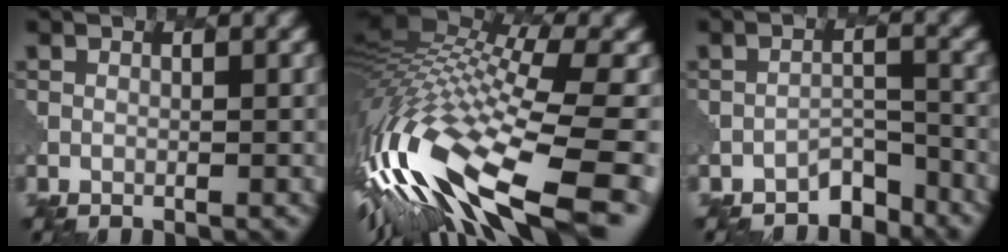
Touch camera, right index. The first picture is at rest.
{"total": 16.6, "force": [-6.2, 5.4, 14.4], "torque": [-0.286, 0.005, -0.105]}
{"total": 3.1, "force": [-2.9, 1.0, 0.5], "torque": [-0.004, 0.007, -0.048]}